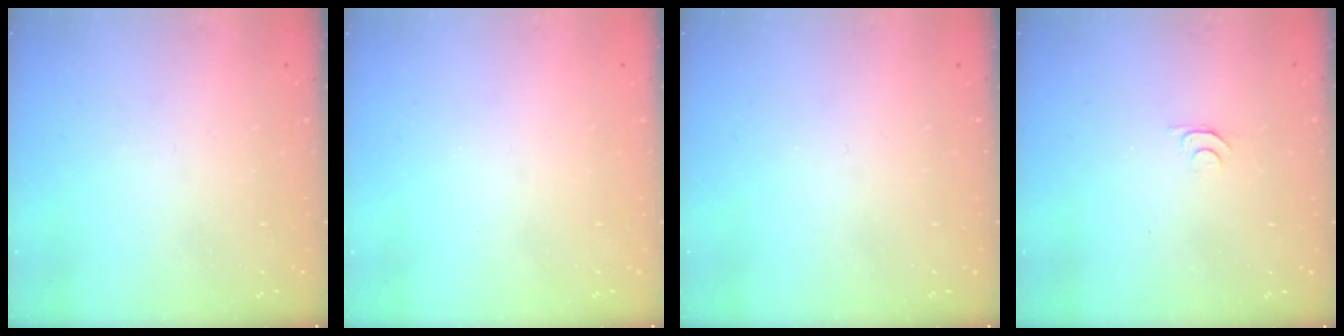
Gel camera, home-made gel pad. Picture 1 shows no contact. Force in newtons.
{"total": 0.0}
{"total": 0.0}
{"total": 4.6, "press": 4.5, "slide": 0.7}